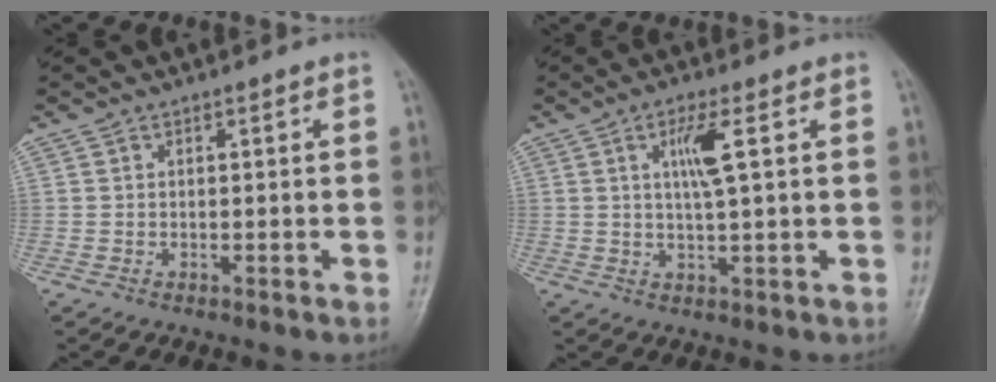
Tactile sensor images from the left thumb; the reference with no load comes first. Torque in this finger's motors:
{"motor_torque": [1.01, 0.69, 0.74, 0.01, 0.22]}